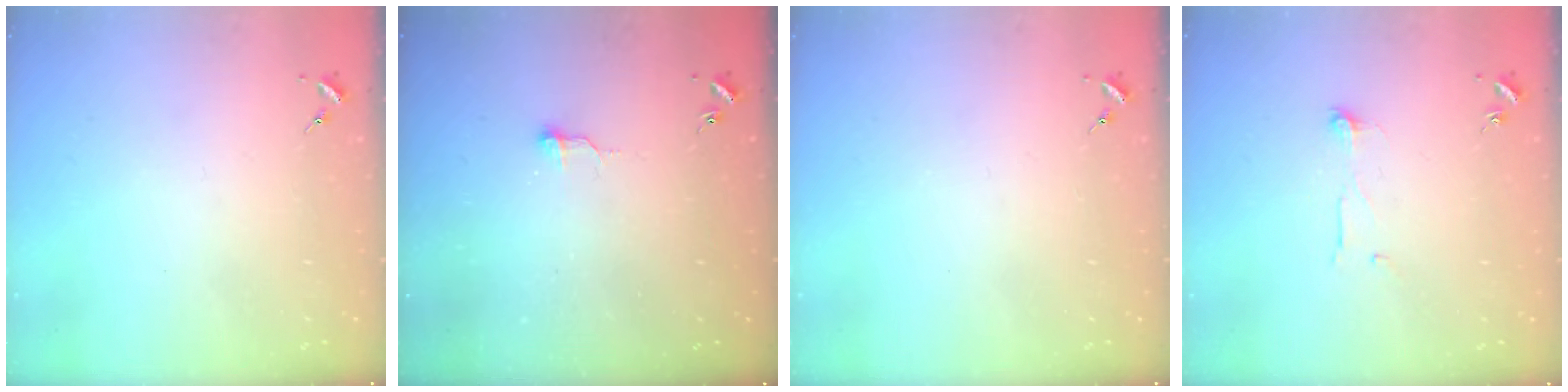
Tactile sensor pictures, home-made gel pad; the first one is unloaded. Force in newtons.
{"total": 6.4, "press": 6.4, "slide": 0.5}
{"total": 0.0}
{"total": 4.7, "press": 4.7, "slide": 0.5}